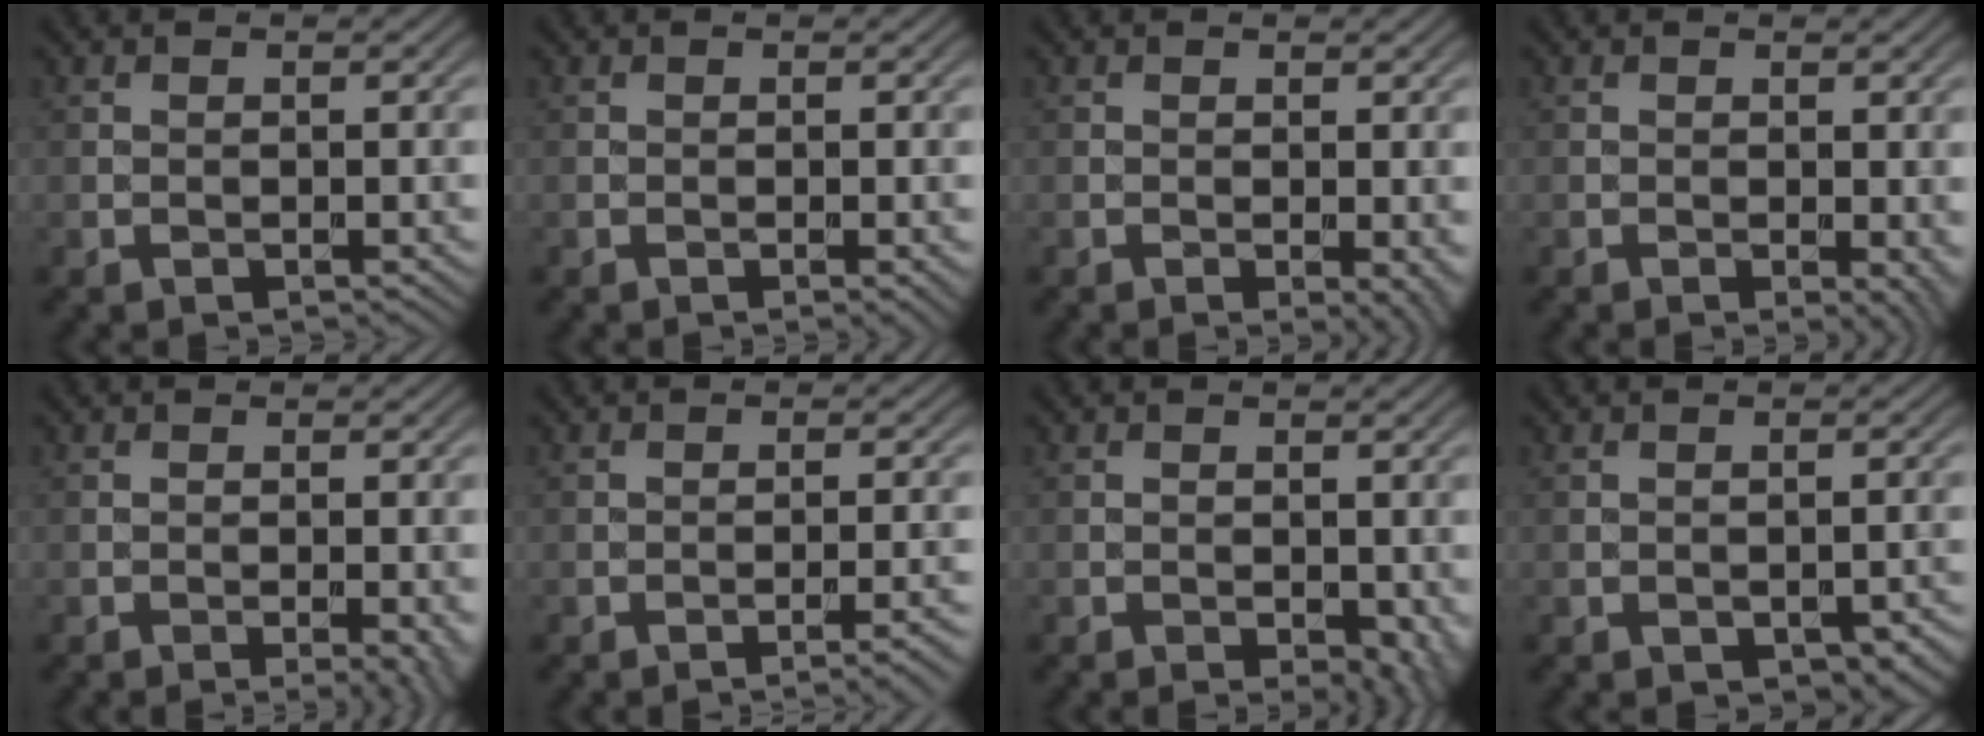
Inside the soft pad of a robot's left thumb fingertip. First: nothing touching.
{"total": 0.8, "force": [-0.3, 0.1, 0.8], "torque": [-0.012, -0.004, -0.005]}
{"total": 2.2, "force": [-0.4, 0.5, 2.1], "torque": [-0.026, -0.008, -0.006]}
{"total": 2.0, "force": [-0.2, 0.7, 1.9], "torque": [-0.021, -0.007, -0.004]}
{"total": 2.5, "force": [-0.8, 0.4, 2.3], "torque": [-0.035, -0.005, -0.012]}
{"total": 3.5, "force": [-1.9, 0.6, 2.9], "torque": [-0.038, 0.011, -0.035]}
{"total": 3.5, "force": [-0.9, 1.9, 2.8], "torque": [-0.041, -0.012, -0.010]}
{"total": 2.5, "force": [-1.1, 1.4, 1.8], "torque": [-0.025, -0.007, -0.009]}